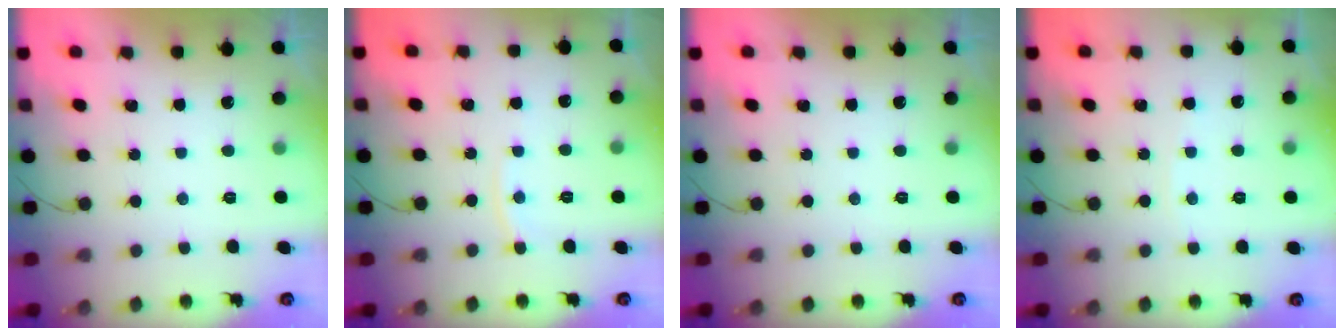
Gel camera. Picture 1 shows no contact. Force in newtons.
{"total": 3.9, "press": 3.9, "slide": 0.5}
{"total": 0.0}
{"total": 1.6, "press": 1.6, "slide": 0.2}